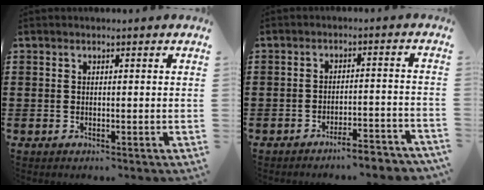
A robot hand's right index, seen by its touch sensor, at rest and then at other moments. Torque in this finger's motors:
{"motor_torque": [0.35, 0.53, 0.03, -0.01]}